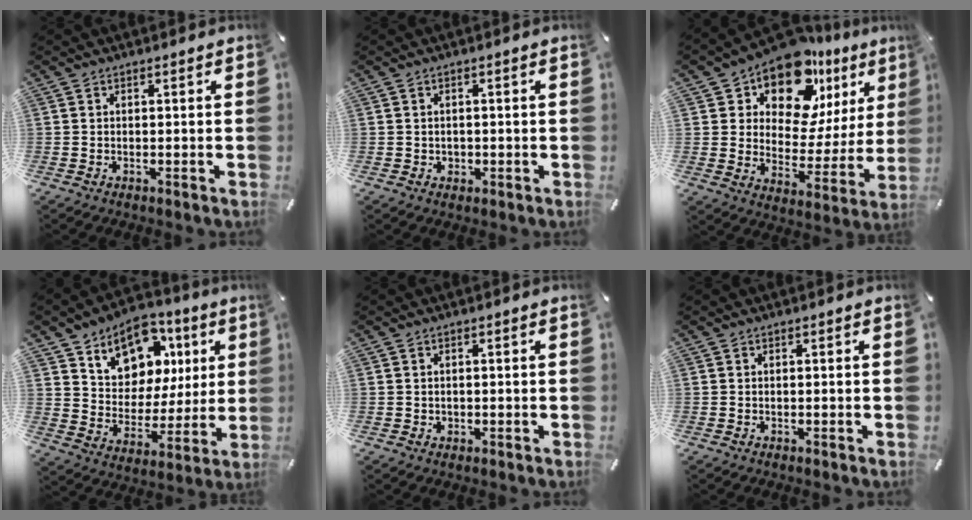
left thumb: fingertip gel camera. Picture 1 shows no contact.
{"total": 1.4, "force": [-0.1, 1.3, 0.4], "torque": [-0.008, 0.006, -0.004]}
{"total": 15.7, "force": [11.5, 8.6, 6.4], "torque": [-0.114, -0.091, 0.204]}
{"total": 11.7, "force": [6.4, 9.2, 3.3], "torque": [-0.056, -0.051, 0.120]}
{"total": 0.9, "force": [0.1, 0.8, 0.2], "torque": [-0.005, 0.006, 0.000]}
{"total": 0.0}